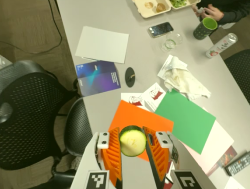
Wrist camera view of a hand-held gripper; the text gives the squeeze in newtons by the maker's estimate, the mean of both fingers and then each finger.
{"total": 11.2, "left": 11.2, "right": 11.3}